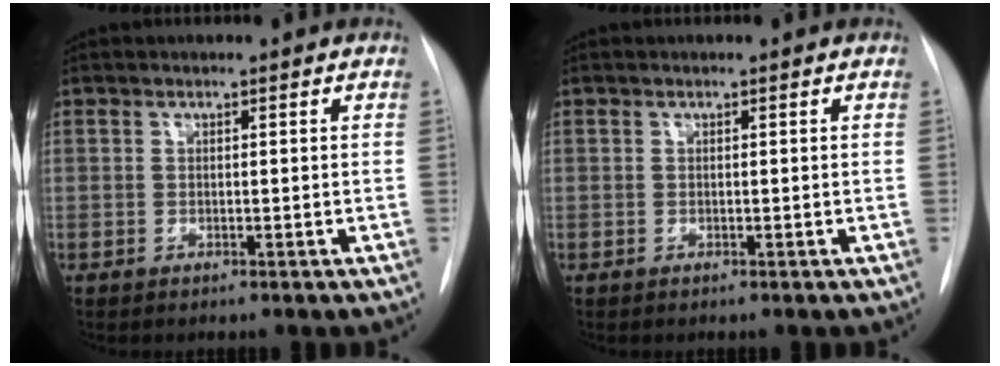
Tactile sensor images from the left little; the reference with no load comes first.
{"total": 0.0}